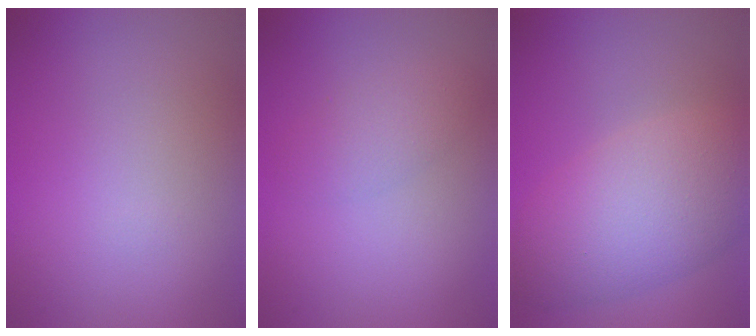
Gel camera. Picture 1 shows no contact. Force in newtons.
{"total": 2.0, "press": 2.0, "slide": 0.1}
{"total": 7.2, "press": 7.2, "slide": 0.5}